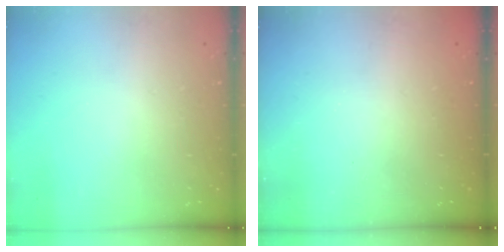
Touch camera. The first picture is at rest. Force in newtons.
{"total": 2.3, "press": 2.1, "slide": 1.0}